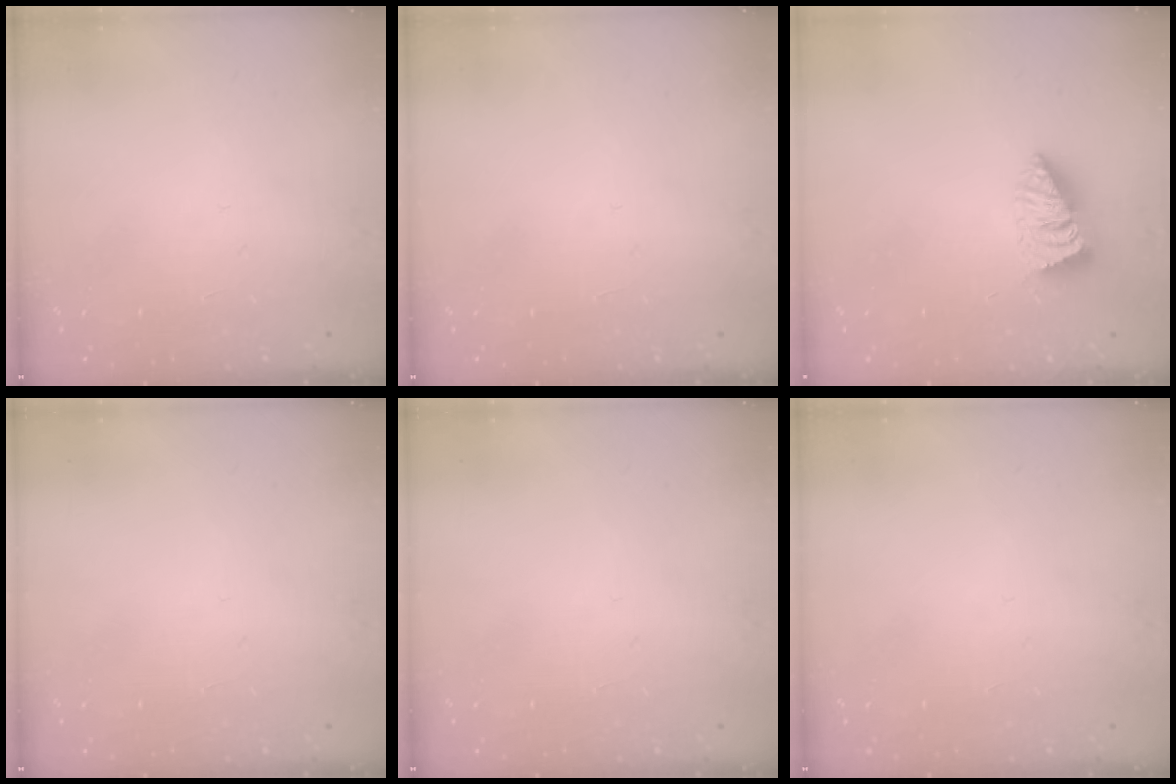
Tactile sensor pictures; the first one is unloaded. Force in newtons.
{"total": 0.0}
{"total": 3.0, "press": 2.9, "slide": 0.3}
{"total": 0.0}
{"total": 0.0}
{"total": 0.0}